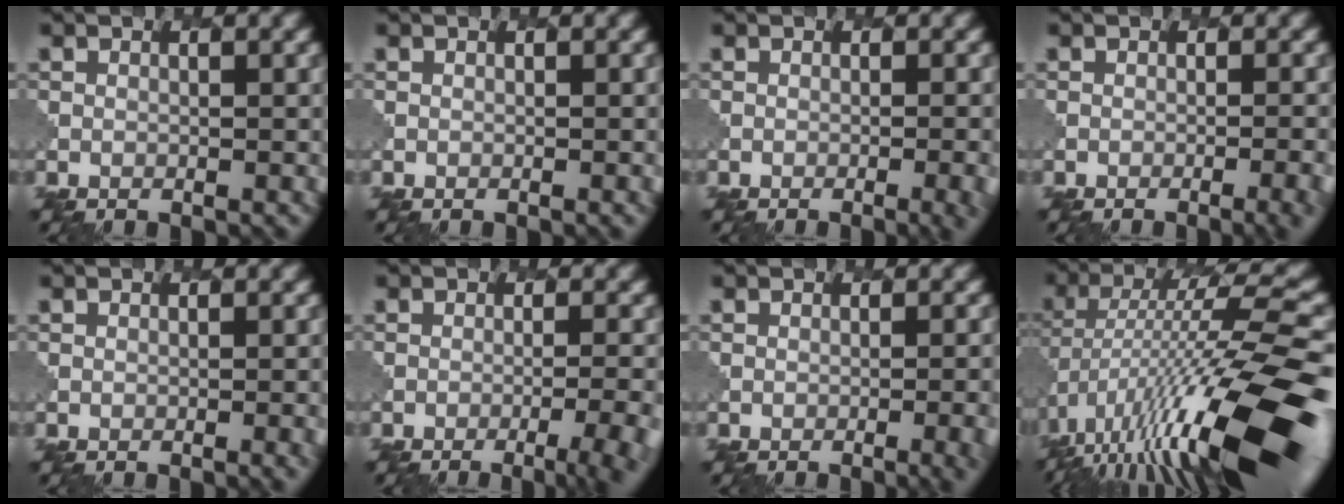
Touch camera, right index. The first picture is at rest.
{"total": 0.6, "force": [-0.1, 0.2, 0.5], "torque": [-0.002, 0.001, -0.001]}
{"total": 3.6, "force": [-1.3, 1.6, 3.0], "torque": [-0.010, 0.010, -0.013]}
{"total": 3.9, "force": [-1.9, 1.6, 3.1], "torque": [-0.011, 0.013, -0.022]}
{"total": 2.3, "force": [-0.5, 1.0, 2.0], "torque": [-0.005, 0.008, -0.007]}
{"total": 5.9, "force": [-3.2, 1.8, 4.5], "torque": [-0.047, 0.004, -0.034]}
{"total": 4.8, "force": [-1.6, 2.1, 4.0], "torque": [-0.013, 0.013, -0.016]}
{"total": 14.4, "force": [-5.3, 3.9, 12.8], "torque": [-0.225, 0.020, -0.094]}